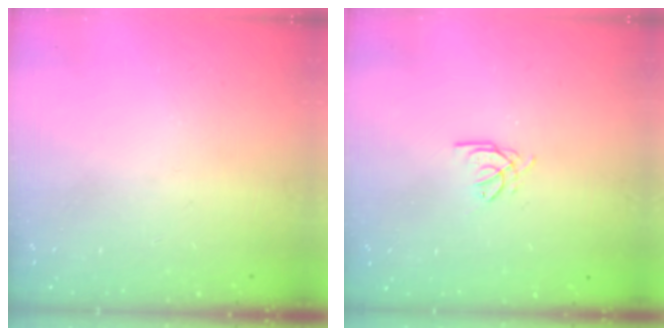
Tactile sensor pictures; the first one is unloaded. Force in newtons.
{"total": 2.4, "press": 2.4, "slide": 0.1}